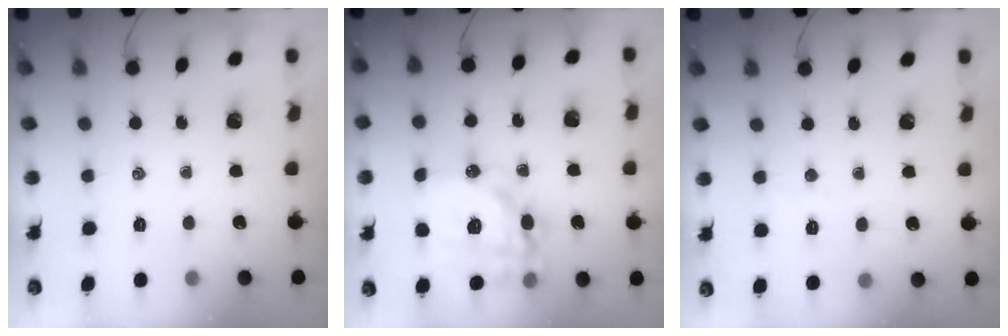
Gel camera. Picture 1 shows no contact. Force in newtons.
{"total": 17.5, "press": 17.2, "slide": 3.0}
{"total": 3.0, "press": 2.9, "slide": 0.7}